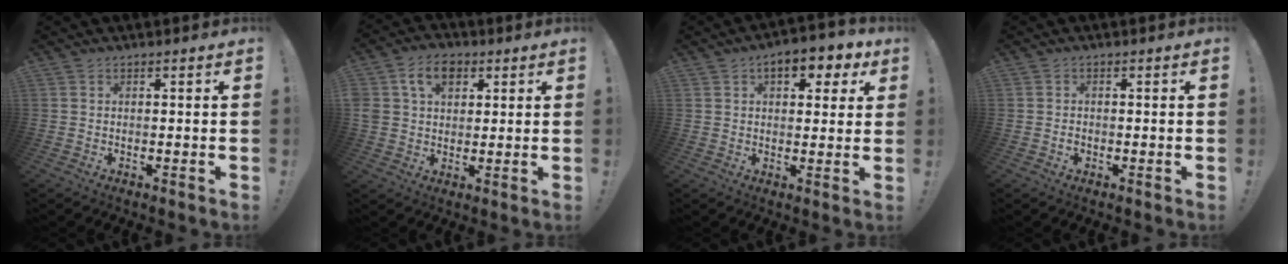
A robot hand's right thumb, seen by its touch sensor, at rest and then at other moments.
{"total": 10.2, "force": [4.4, 7.3, 5.6], "torque": [-0.095, 0.004, 0.086]}
{"total": 8.1, "force": [3.7, 4.4, 5.7], "torque": [-0.067, -0.008, 0.060]}
{"total": 1.2, "force": [-0.6, 1.0, 0.6], "torque": [-0.008, 0.000, -0.011]}